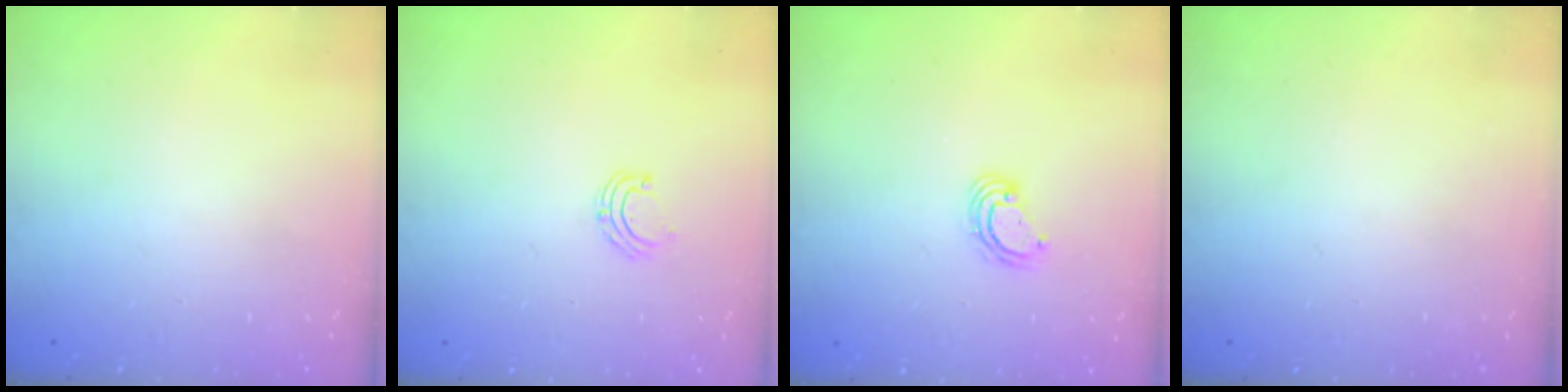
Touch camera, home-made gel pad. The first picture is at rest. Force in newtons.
{"total": 4.7, "press": 4.7, "slide": 0.4}
{"total": 3.9, "press": 3.9, "slide": 0.1}
{"total": 0.0}